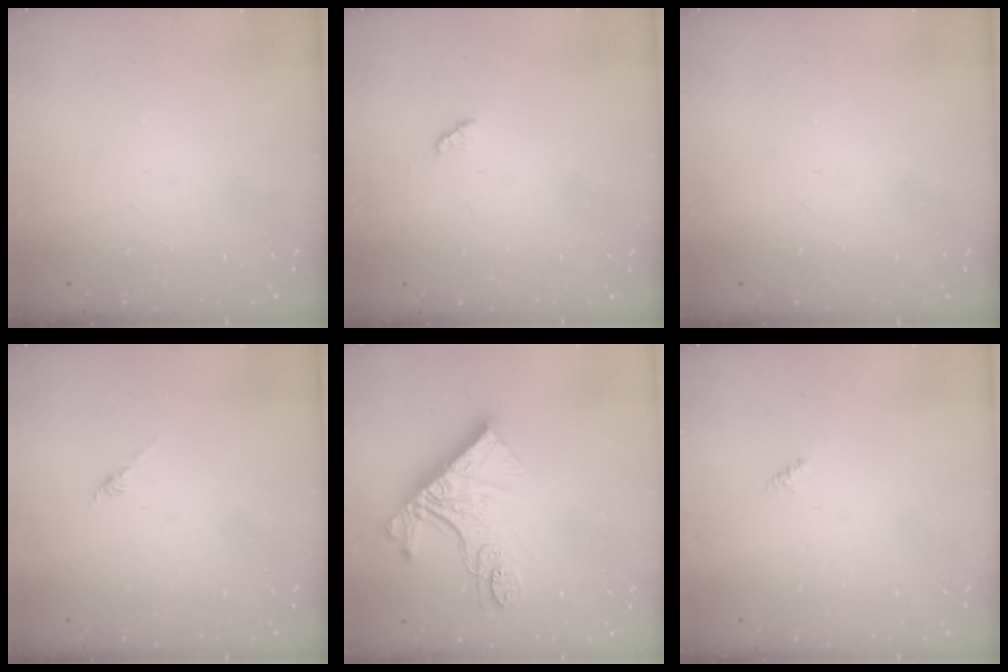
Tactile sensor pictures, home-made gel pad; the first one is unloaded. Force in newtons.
{"total": 3.4, "press": 3.4, "slide": 0.4}
{"total": 0.0}
{"total": 0.0}
{"total": 15.2, "press": 15.2, "slide": 1.3}
{"total": 0.0}